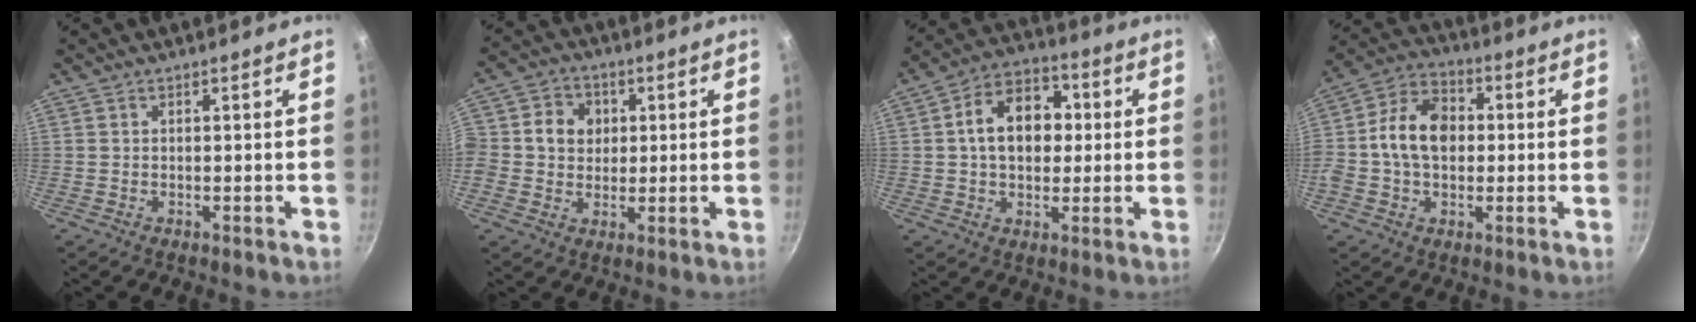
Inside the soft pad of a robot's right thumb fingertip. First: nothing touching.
{"total": 9.4, "force": [1.3, 8.5, 3.9], "torque": [-0.047, 0.008, 0.004]}
{"total": 13.3, "force": [1.5, 9.5, 9.2], "torque": [-0.108, 0.022, 0.010]}
{"total": 12.6, "force": [0.2, 9.2, 8.6], "torque": [-0.124, 0.025, -0.017]}